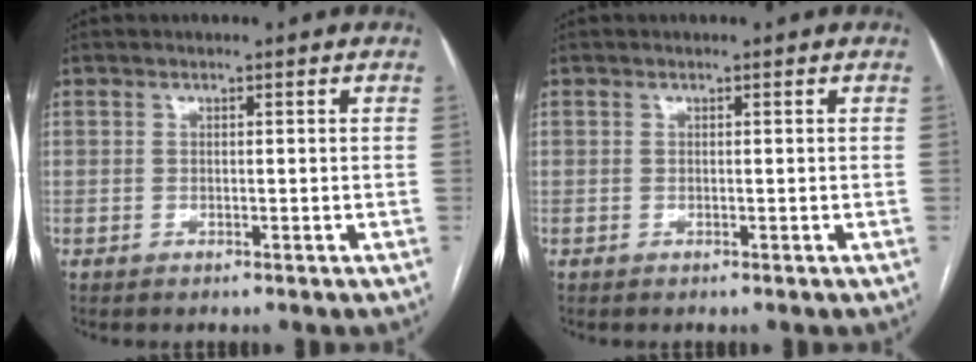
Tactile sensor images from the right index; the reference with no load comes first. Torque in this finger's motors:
{"motor_torque": [0.00, 0.00, 0.00, 0.00]}